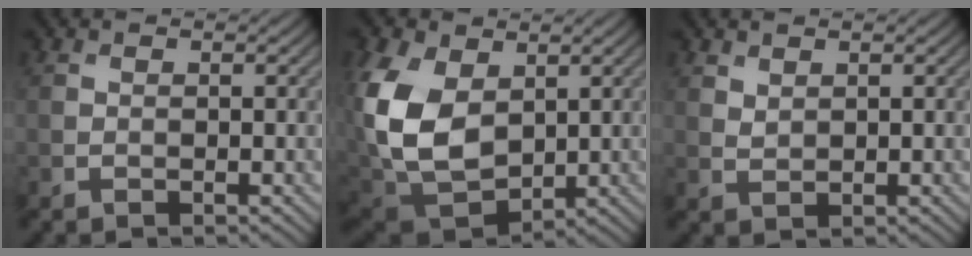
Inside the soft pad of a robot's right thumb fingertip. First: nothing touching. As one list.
[{"total": 16.0, "force": [2.8, 11.0, 11.3], "torque": [-0.284, -0.015, 0.068]}, {"total": 1.4, "force": [1.2, 0.7, 0.5], "torque": [-0.018, -0.002, 0.028]}]